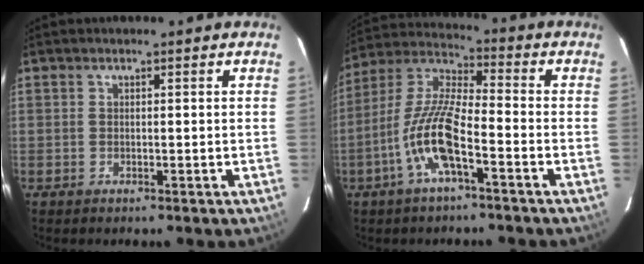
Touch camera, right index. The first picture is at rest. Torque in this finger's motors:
{"motor_torque": [1.51, -0.64, 0.99, 0.18]}